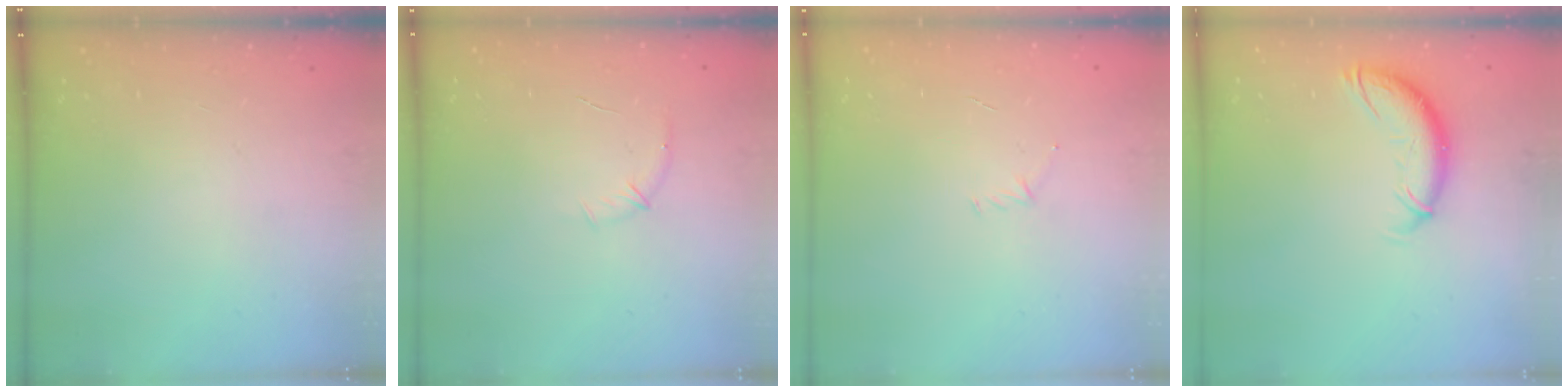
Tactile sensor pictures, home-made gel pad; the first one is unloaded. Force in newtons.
{"total": 5.5, "press": 5.3, "slide": 1.5}
{"total": 2.9, "press": 2.8, "slide": 0.8}
{"total": 10.7, "press": 10.6, "slide": 1.5}